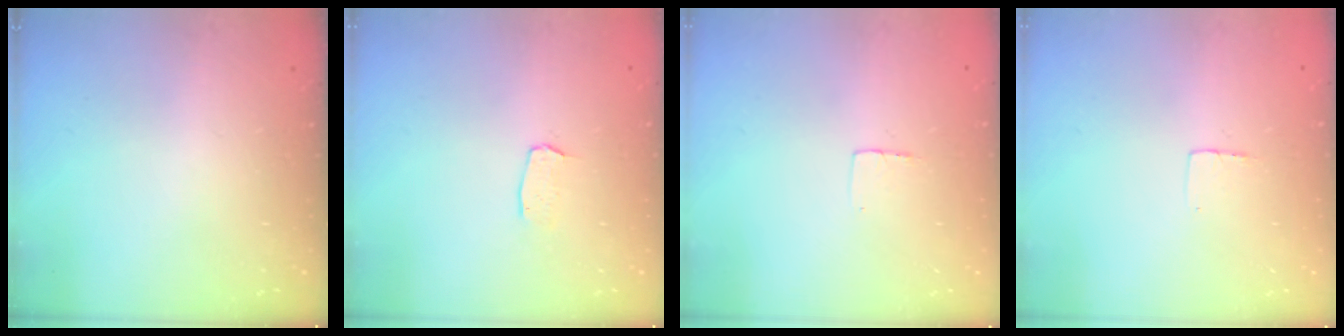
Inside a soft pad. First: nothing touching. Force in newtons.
{"total": 2.9, "press": 2.9, "slide": 0.2}
{"total": 3.0, "press": 3.0, "slide": 0.2}
{"total": 3.0, "press": 3.0, "slide": 0.2}